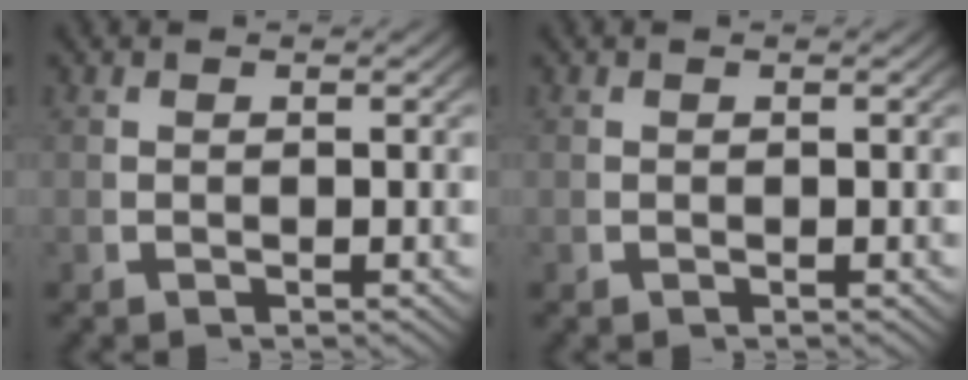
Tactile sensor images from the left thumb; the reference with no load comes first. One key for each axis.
{"total": 0.0}